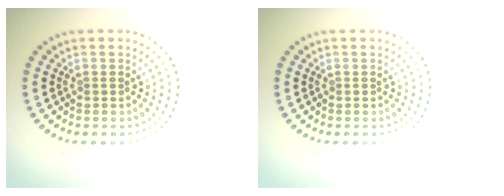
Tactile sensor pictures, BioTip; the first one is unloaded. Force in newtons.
{"total": 0.0}